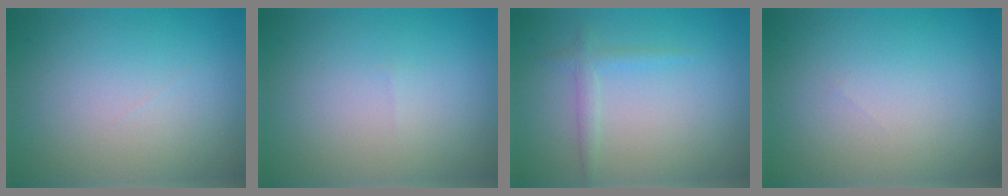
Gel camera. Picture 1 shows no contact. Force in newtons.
{"total": 0.0}
{"total": 1.3, "press": 1.3, "slide": 0.0}
{"total": 0.0}